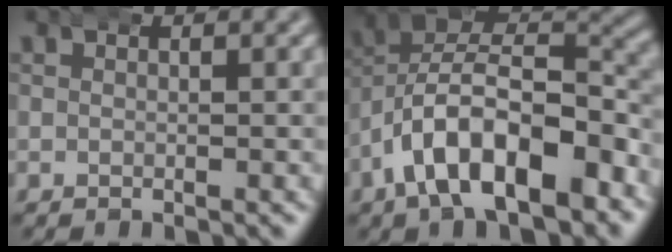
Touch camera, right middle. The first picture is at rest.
{"total": 11.9, "force": [-4.0, 8.0, 7.8], "torque": [-0.150, -0.022, -0.059]}